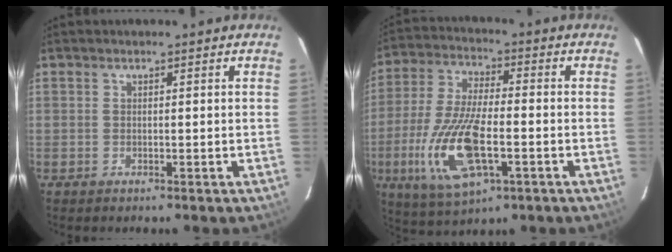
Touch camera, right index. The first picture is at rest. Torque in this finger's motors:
{"motor_torque": [1.88, -0.26, 0.50, 0.16]}